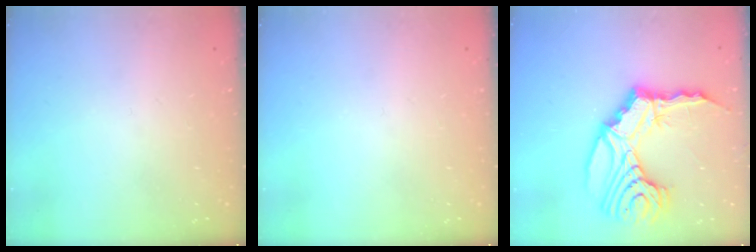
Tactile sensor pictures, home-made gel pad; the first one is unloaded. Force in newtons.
{"total": 0.0}
{"total": 27.5, "press": 27.1, "slide": 4.5}